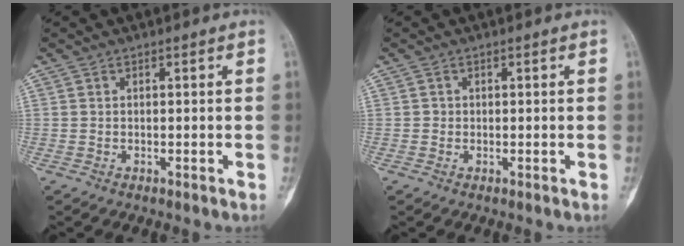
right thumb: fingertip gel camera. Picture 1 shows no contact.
{"total": 0.6, "force": [0.0, 0.6, 0.1], "torque": [0.001, 0.003, -0.001]}